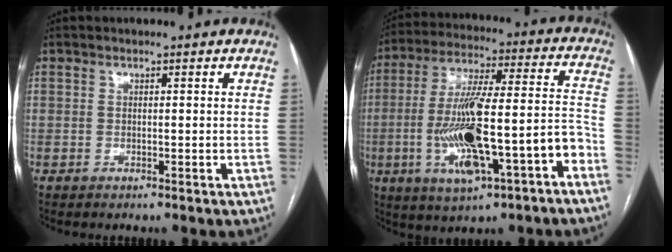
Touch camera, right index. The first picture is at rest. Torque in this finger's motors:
{"motor_torque": [2.14, 0.00, 1.05, 0.21]}